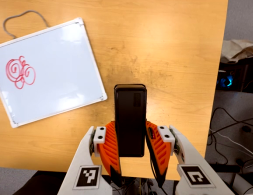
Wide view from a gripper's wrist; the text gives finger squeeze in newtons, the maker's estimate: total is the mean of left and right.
{"total": 4.9, "left": 3.5, "right": 6.3}